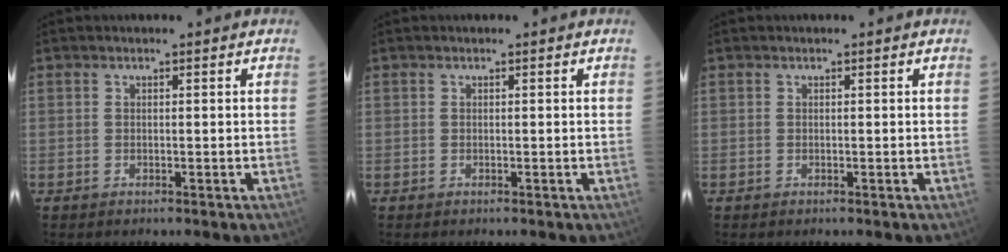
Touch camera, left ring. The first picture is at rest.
{"total": 0.0}
{"total": 0.0}